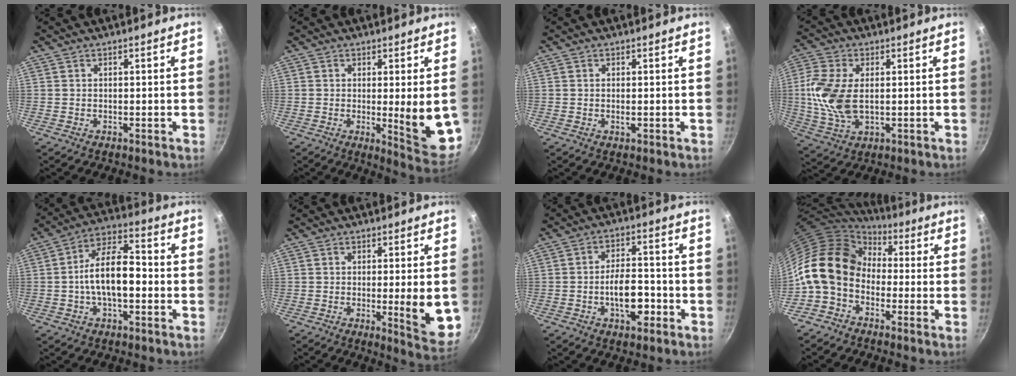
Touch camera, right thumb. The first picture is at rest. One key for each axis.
{"total": 10.5, "fx": -0.4, "fy": 2.2, "fz": 10.3, "tx": -0.125, "ty": -0.026, "tz": 0.001}
{"total": 1.0, "fx": -0.3, "fy": 0.3, "fz": 0.9, "tx": -0.019, "ty": -0.001, "tz": -0.003}
{"total": 11.6, "fx": 0.6, "fy": 6.8, "fz": 9.4, "tx": -0.199, "ty": -0.001, "tz": 0.010}
{"total": 12.5, "fx": -1.5, "fy": 6.4, "fz": 10.7, "tx": -0.160, "ty": 0.042, "tz": -0.038}
{"total": 9.7, "fx": -1.0, "fy": 1.7, "fz": 9.4, "tx": -0.116, "ty": -0.014, "tz": -0.009}
{"total": 8.8, "fx": -3.1, "fy": 4.4, "fz": 6.9, "tx": -0.089, "ty": 0.025, "tz": -0.052}
{"total": 15.5, "fx": -0.7, "fy": 11.8, "fz": 10.0, "tx": -0.168, "ty": 0.038, "tz": -0.035}